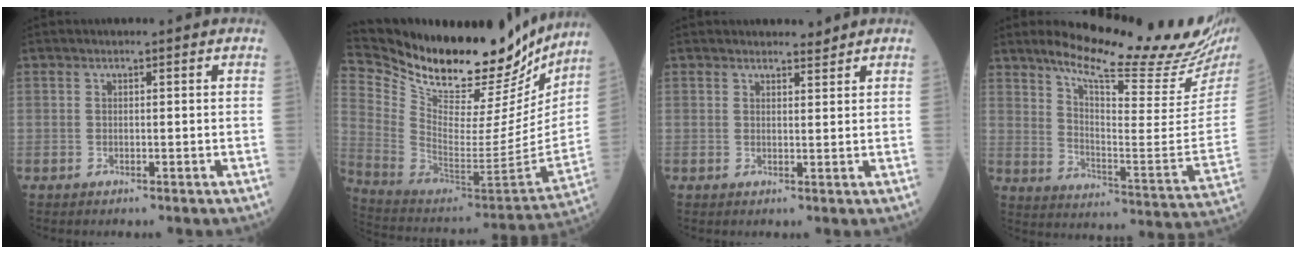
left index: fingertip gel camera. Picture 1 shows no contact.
{"total": 30.1, "force": [26.0, 7.1, 13.4], "torque": [-0.234, -0.062, 0.388]}
{"total": 1.7, "force": [1.7, 0.3, -0.1], "torque": [-0.003, -0.006, 0.025]}
{"total": 21.6, "force": [19.0, 1.2, 10.2], "torque": [-0.162, -0.085, 0.257]}